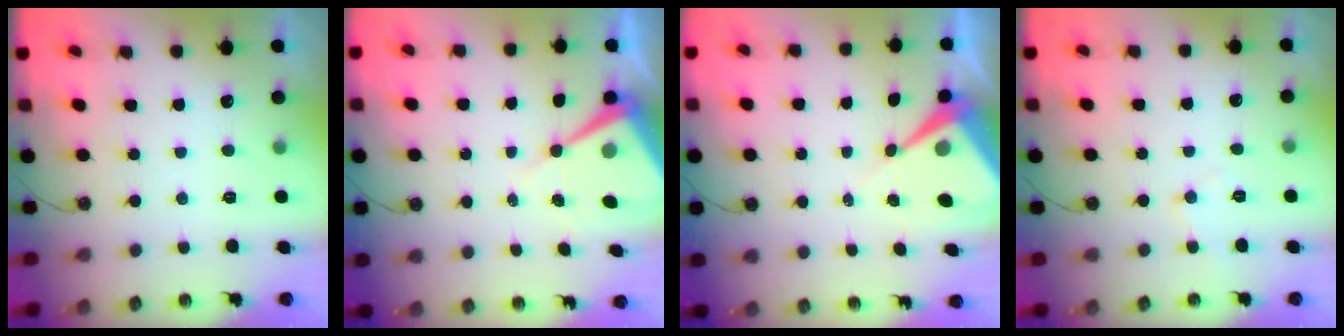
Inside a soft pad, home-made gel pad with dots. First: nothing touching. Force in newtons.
{"total": 10.2, "press": 10.2, "slide": 1.0}
{"total": 8.5, "press": 8.5, "slide": 0.8}
{"total": 5.3, "press": 5.3, "slide": 0.8}